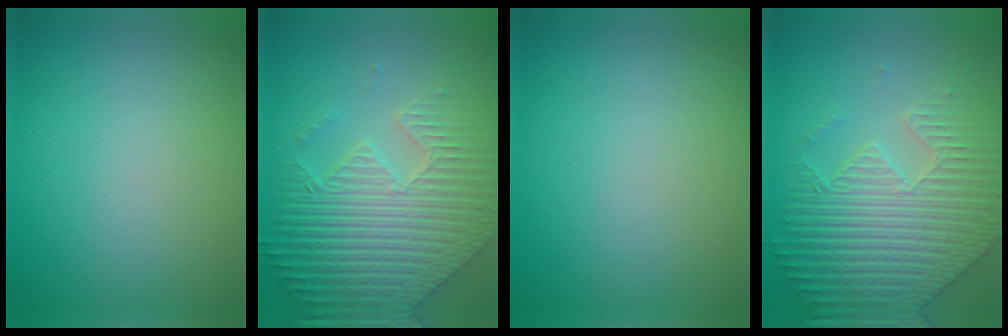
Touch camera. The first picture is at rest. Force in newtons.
{"total": 8.1, "press": 6.4, "slide": 5.0}
{"total": 0.0}
{"total": 6.6, "press": 5.7, "slide": 3.2}